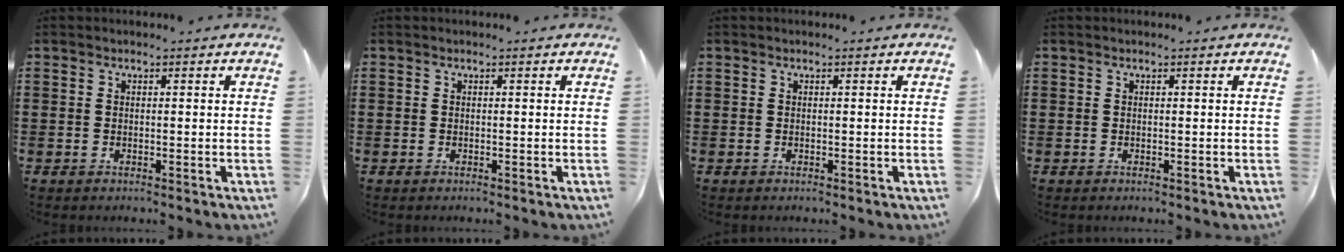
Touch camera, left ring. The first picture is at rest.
{"total": 0.0}
{"total": 0.0}
{"total": 0.0}